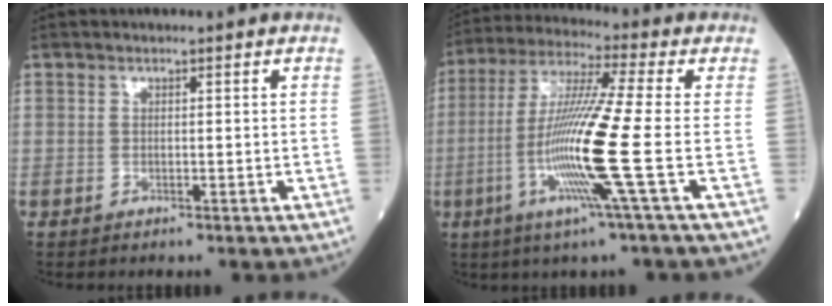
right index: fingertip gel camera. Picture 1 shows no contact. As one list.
[{"total": 14.2, "force": [-3.5, -1.8, 13.7], "torque": [-0.271, -0.016, -0.080]}]